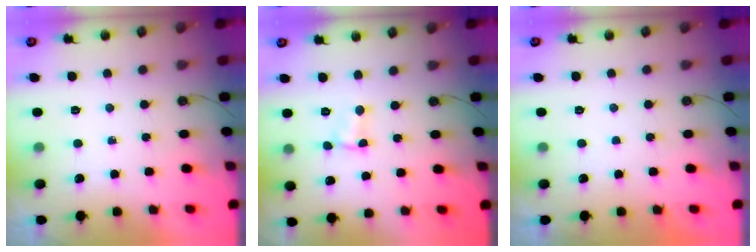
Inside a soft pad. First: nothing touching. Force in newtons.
{"total": 1.9, "press": 1.9, "slide": 0.3}
{"total": 0.0}